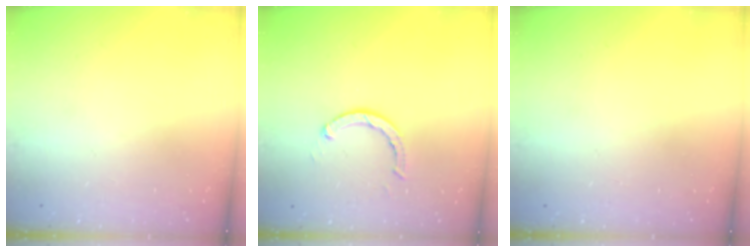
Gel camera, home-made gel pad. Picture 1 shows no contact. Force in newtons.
{"total": 2.9, "press": 2.9, "slide": 0.5}
{"total": 2.6, "press": 2.6, "slide": 0.2}